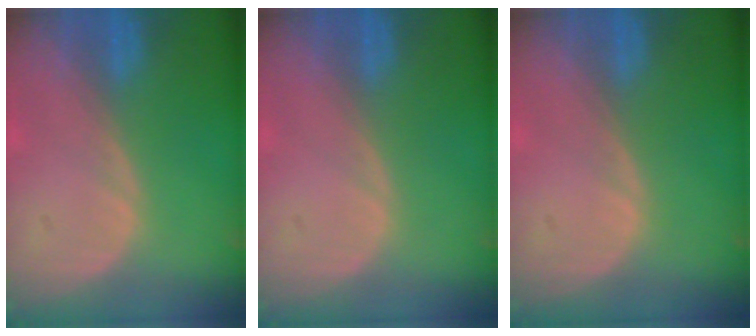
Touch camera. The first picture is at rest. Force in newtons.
{"total": 0.0}
{"total": 0.0}